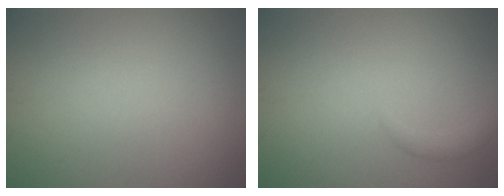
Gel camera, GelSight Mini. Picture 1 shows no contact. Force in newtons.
{"total": 2.0, "press": 1.9, "slide": 0.1}